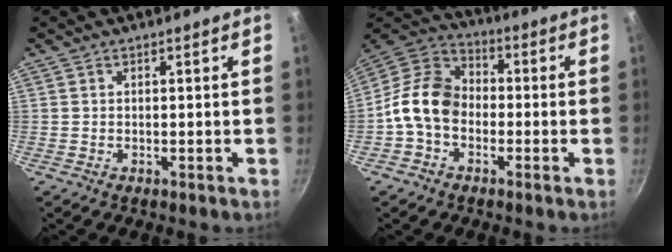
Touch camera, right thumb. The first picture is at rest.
{"total": 11.4, "force": [-2.4, 8.6, 7.1], "torque": [-0.099, 0.038, -0.071]}